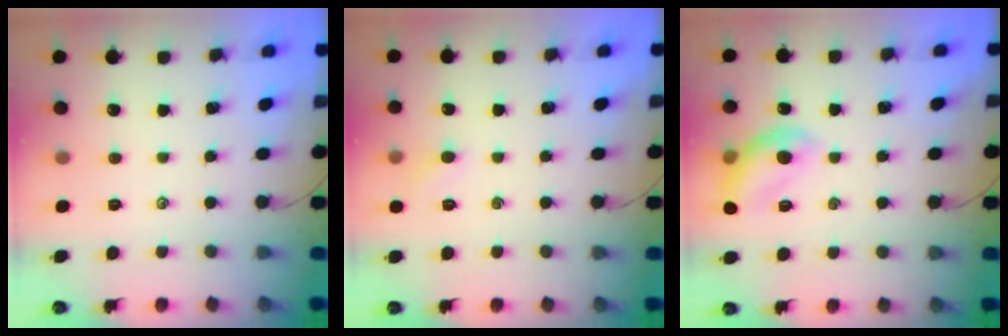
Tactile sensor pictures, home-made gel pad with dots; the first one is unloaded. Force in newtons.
{"total": 3.7, "press": 3.6, "slide": 1.2}
{"total": 12.6, "press": 12.6, "slide": 0.9}